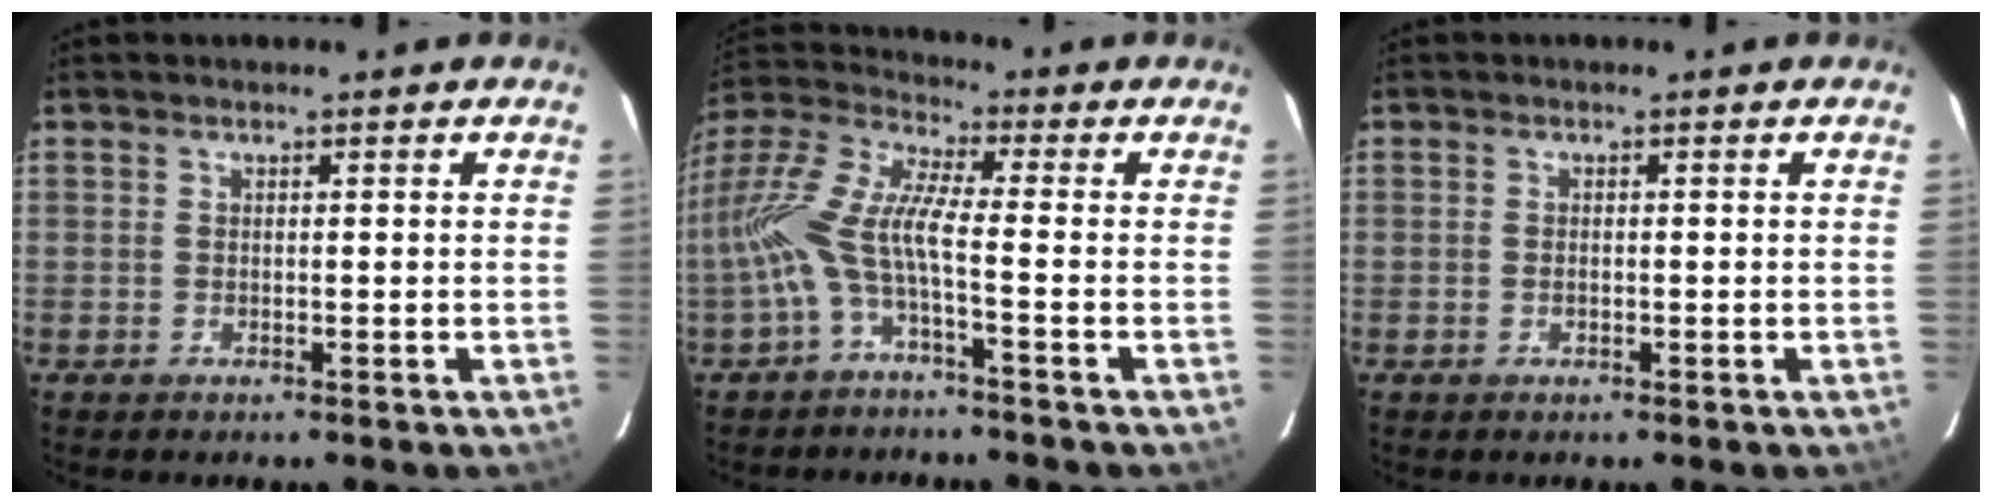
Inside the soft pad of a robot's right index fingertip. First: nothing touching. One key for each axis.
{"total": 10.8, "fx": -3.0, "fy": 1.6, "fz": 10.2, "tx": -0.221, "ty": 0.009, "tz": -0.064}
{"total": 1.0, "fx": -0.3, "fy": 0.6, "fz": 0.7, "tx": -0.015, "ty": 0.002, "tz": -0.005}